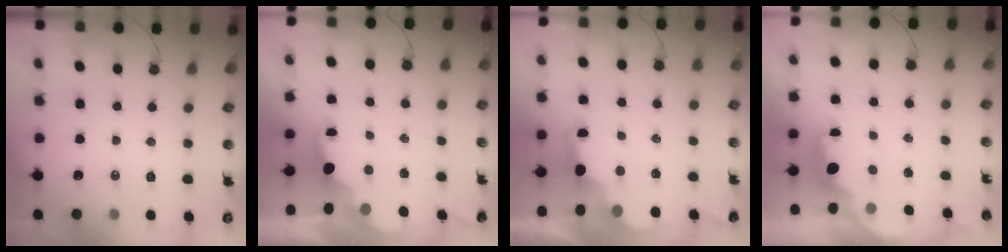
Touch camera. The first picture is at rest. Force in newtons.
{"total": 2.1, "press": 1.9, "slide": 0.8}
{"total": 2.9, "press": 2.8, "slide": 0.9}
{"total": 1.9, "press": 1.8, "slide": 0.7}